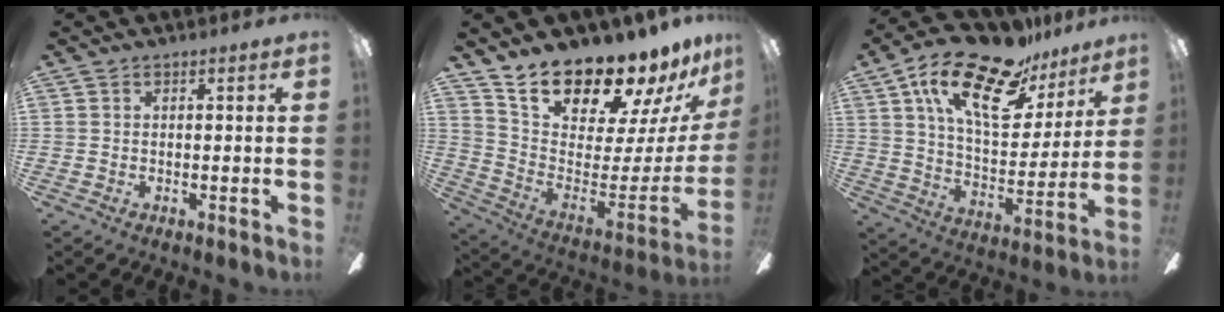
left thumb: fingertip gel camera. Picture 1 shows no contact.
{"total": 18.0, "force": [16.3, 4.8, 6.0], "torque": [-0.101, -0.149, 0.286]}
{"total": 23.0, "force": [14.3, 10.0, 14.9], "torque": [-0.251, -0.071, 0.245]}